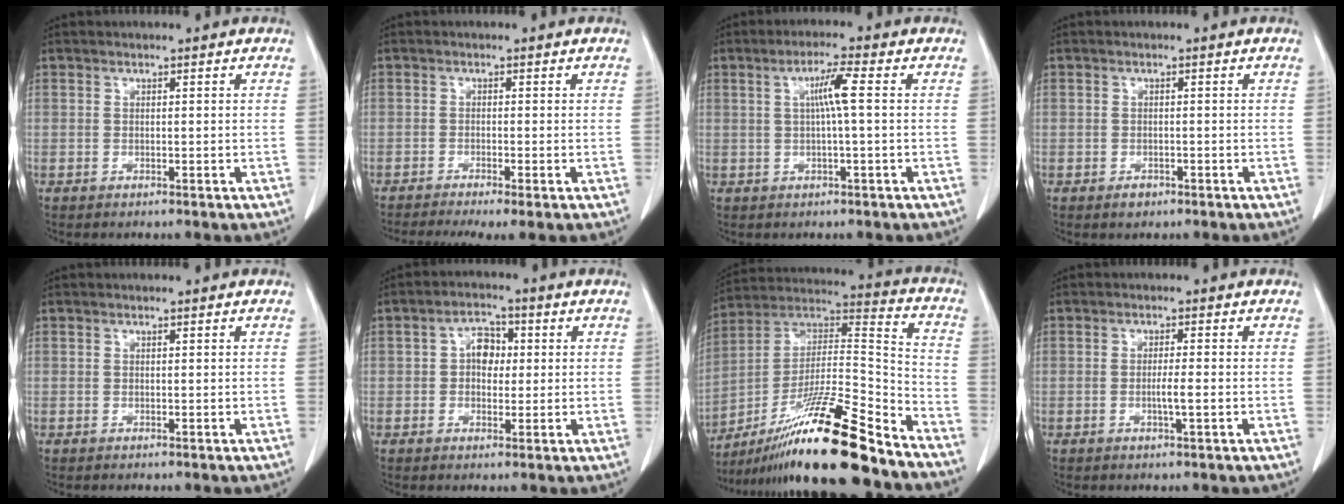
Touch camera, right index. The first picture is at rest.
{"total": 6.6, "force": [-5.0, 0.7, 4.3], "torque": [-0.063, -0.013, -0.077]}
{"total": 4.4, "force": [0.7, -0.4, 4.3], "torque": [-0.079, 0.007, 0.014]}
{"total": 1.4, "force": [-0.9, 1.0, 0.5], "torque": [-0.008, 0.002, -0.008]}
{"total": 0.0}
{"total": 4.3, "force": [0.5, 3.0, 3.1], "torque": [-0.052, 0.015, 0.008]}
{"total": 23.1, "force": [-17.3, 0.7, 15.3], "torque": [-0.258, -0.010, -0.304]}
{"total": 2.4, "force": [-0.6, -0.1, 2.4], "torque": [-0.045, -0.003, -0.010]}